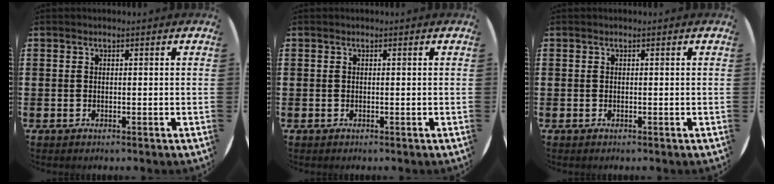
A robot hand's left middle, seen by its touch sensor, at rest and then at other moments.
{"total": 0.0}
{"total": 0.0}